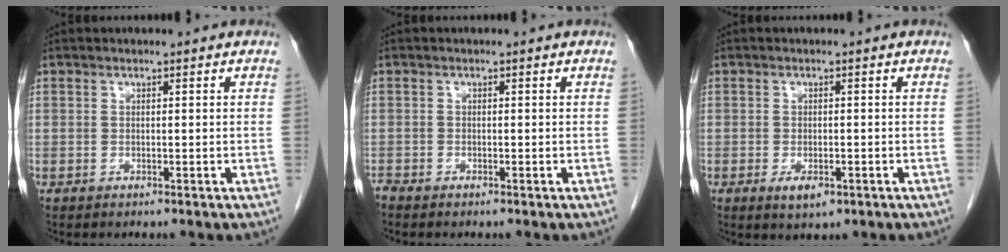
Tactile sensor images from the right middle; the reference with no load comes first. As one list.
[{"total": 0.7, "force": [-0.7, -0.1, 0.0], "torque": [-0.006, -0.004, -0.016]}, {"total": 3.0, "force": [-1.4, 1.3, 2.3], "torque": [-0.039, -0.001, -0.015]}]